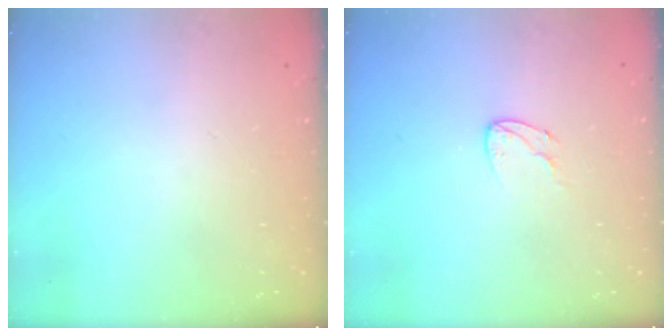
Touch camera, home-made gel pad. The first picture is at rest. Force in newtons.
{"total": 5.6, "press": 5.6, "slide": 0.7}